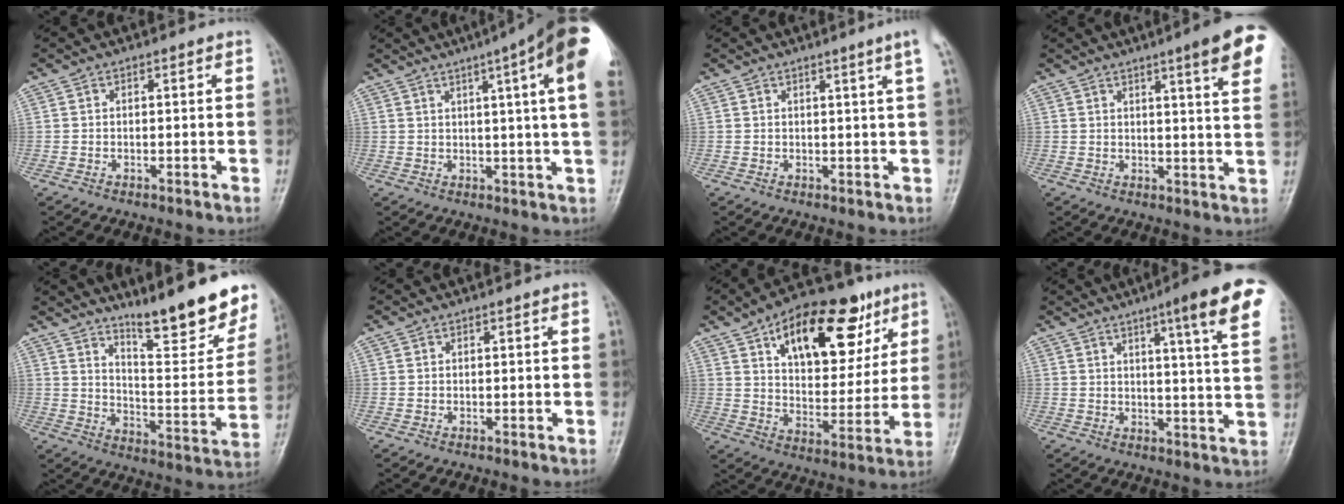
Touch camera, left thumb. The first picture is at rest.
{"total": 17.4, "force": [8.1, 1.1, 15.3], "torque": [-0.207, -0.007, 0.087]}
{"total": 3.5, "force": [1.9, -0.9, 2.7], "torque": [-0.039, -0.009, 0.028]}
{"total": 12.5, "force": [6.9, 1.4, 10.3], "torque": [-0.116, -0.027, 0.074]}
{"total": 19.9, "force": [14.9, 4.2, 12.5], "torque": [-0.140, -0.106, 0.218]}
{"total": 0.0}
{"total": 22.4, "force": [10.6, 11.4, 16.2], "torque": [-0.195, -0.019, 0.165]}
{"total": 14.5, "force": [7.7, 1.1, 12.3], "torque": [-0.152, -0.034, 0.087]}